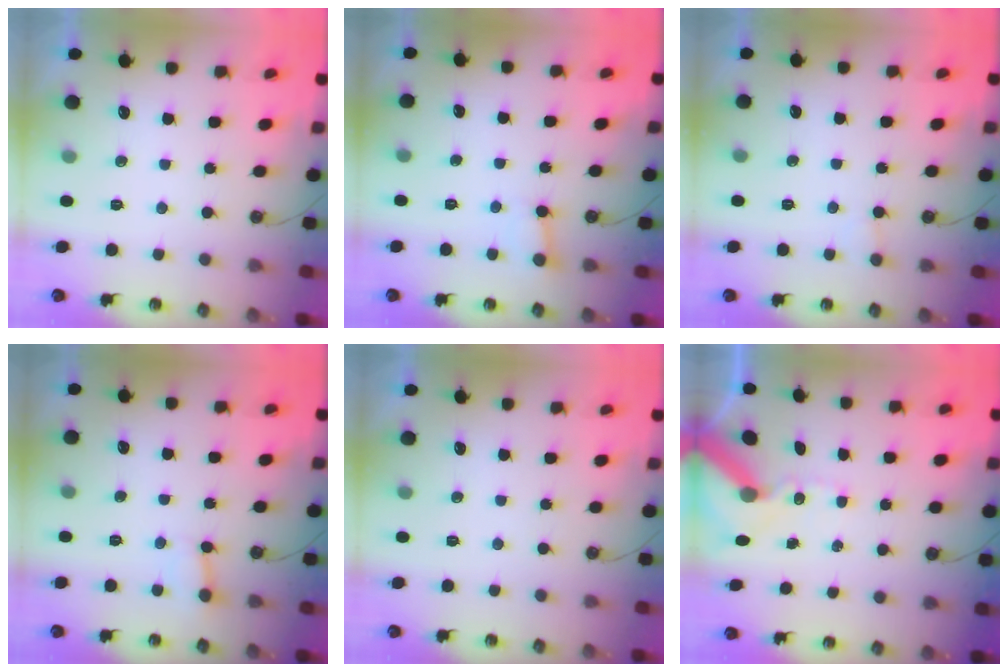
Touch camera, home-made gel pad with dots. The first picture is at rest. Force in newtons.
{"total": 2.7, "press": 2.7, "slide": 0.3}
{"total": 4.5, "press": 4.5, "slide": 0.2}
{"total": 2.7, "press": 2.7, "slide": 0.4}
{"total": 0.0}
{"total": 11.0, "press": 10.8, "slide": 1.6}